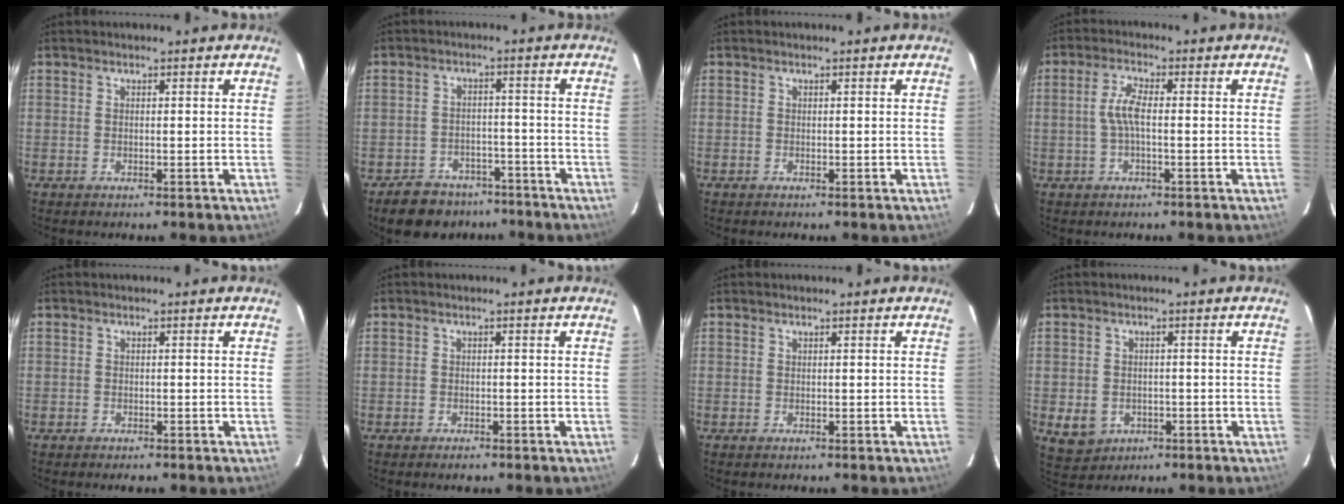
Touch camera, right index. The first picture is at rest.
{"total": 10.1, "force": [-7.8, 5.9, 2.4], "torque": [-0.066, 0.016, -0.100]}
{"total": 0.0}
{"total": 4.1, "force": [-0.3, 0.9, 4.0], "torque": [-0.083, 0.006, -0.006]}
{"total": 1.4, "force": [-1.1, 0.8, 0.4], "torque": [-0.014, 0.000, -0.017]}
{"total": 1.7, "force": [-1.3, 1.0, 0.5], "torque": [-0.016, 0.000, -0.021]}
{"total": 0.0}
{"total": 5.7, "force": [-1.9, 4.8, 2.4], "torque": [-0.062, 0.000, -0.014]}